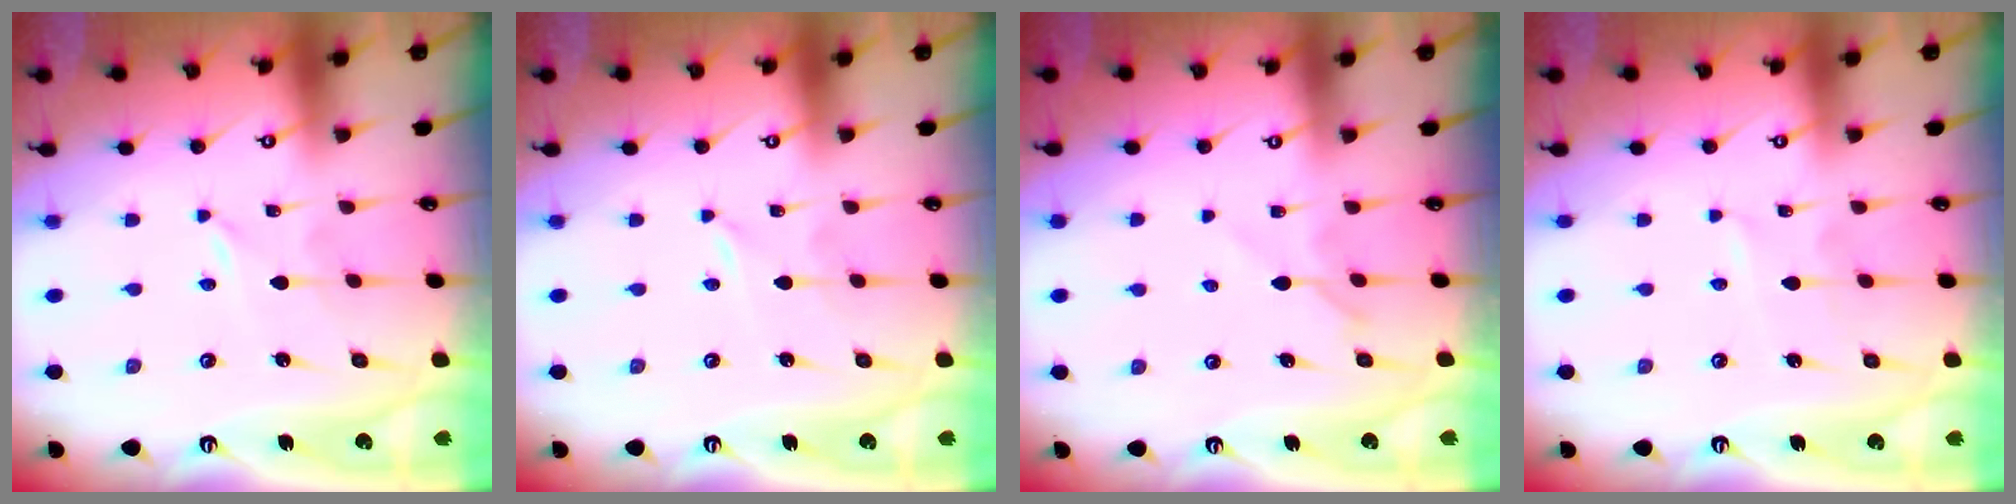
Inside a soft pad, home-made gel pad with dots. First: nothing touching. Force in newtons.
{"total": 0.0}
{"total": 3.9, "press": 3.9, "slide": 0.4}
{"total": 2.2, "press": 2.2, "slide": 0.3}